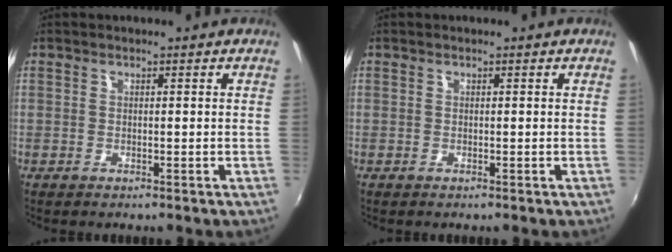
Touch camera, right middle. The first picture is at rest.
{"total": 0.0}